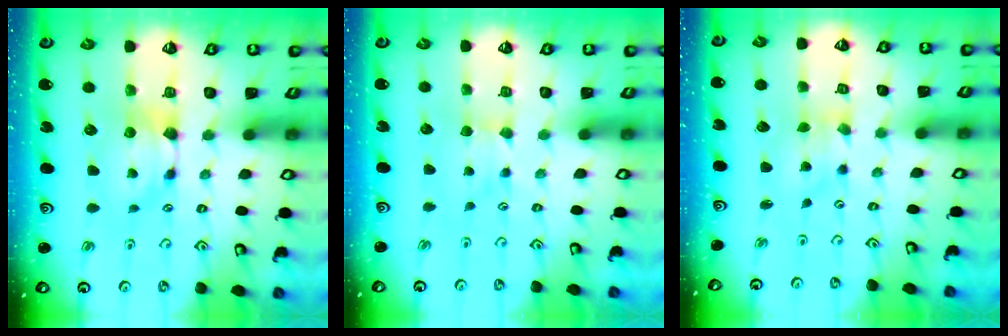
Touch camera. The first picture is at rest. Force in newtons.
{"total": 1.7, "press": 1.6, "slide": 0.5}
{"total": 2.9, "press": 2.7, "slide": 0.9}